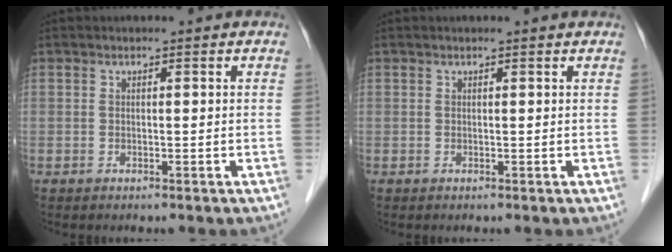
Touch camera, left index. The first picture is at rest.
{"total": 0.9, "force": [0.8, -0.1, 0.3], "torque": [-0.011, 0.003, 0.009]}